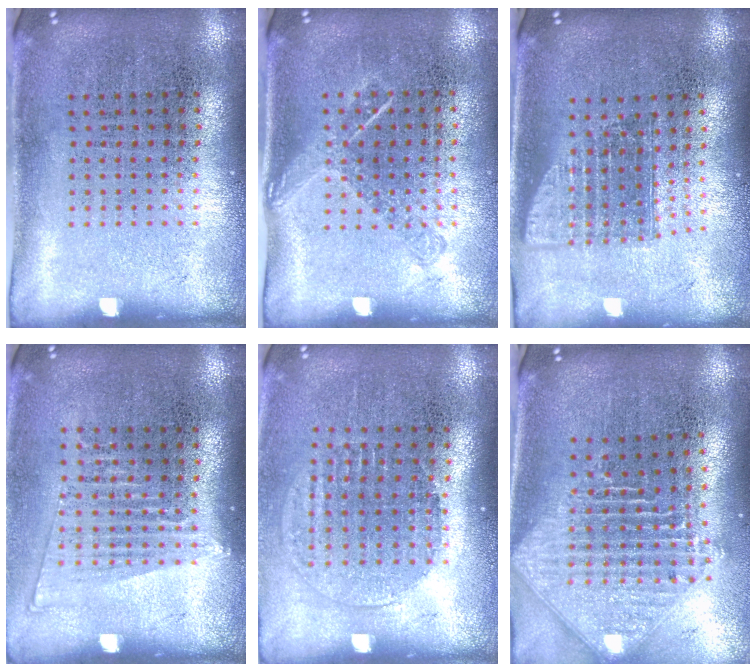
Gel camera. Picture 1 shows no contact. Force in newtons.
{"total": 1.3, "press": 1.0, "slide": 0.8}
{"total": 1.5, "press": 1.1, "slide": 0.9}
{"total": 1.3, "press": 1.2, "slide": 0.7}
{"total": 1.3, "press": 1.1, "slide": 0.5}
{"total": 2.5, "press": 1.9, "slide": 1.7}